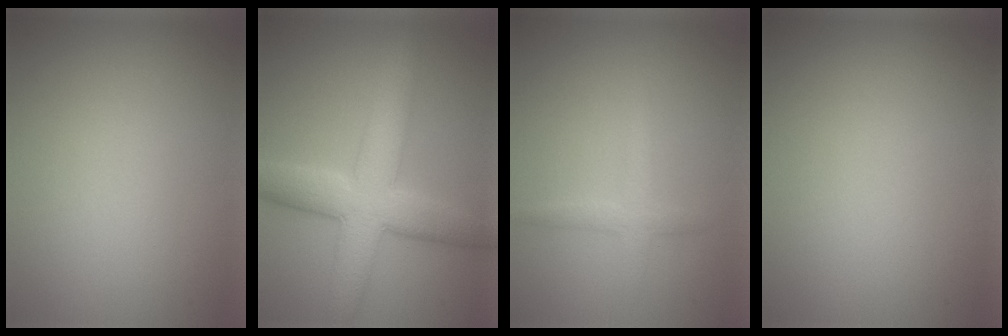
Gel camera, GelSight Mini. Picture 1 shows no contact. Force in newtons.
{"total": 7.5, "press": 7.5, "slide": 0.2}
{"total": 1.8, "press": 1.8, "slide": 0.1}
{"total": 0.0}